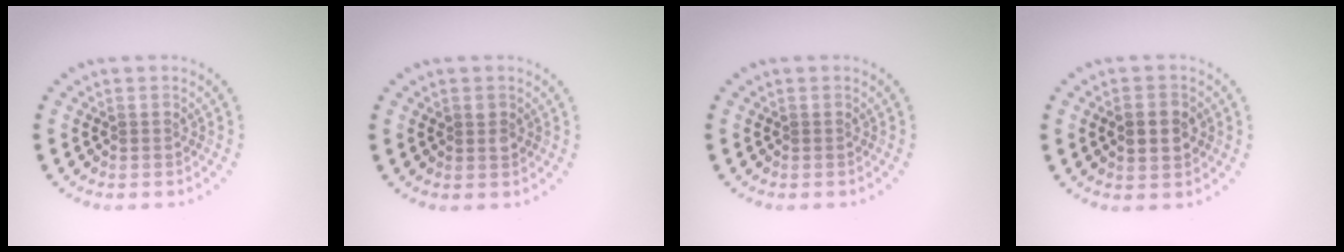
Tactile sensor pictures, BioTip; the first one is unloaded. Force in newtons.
{"total": 1.1, "press": 1.0, "slide": 0.4}
{"total": 0.0}
{"total": 3.4, "press": 3.4, "slide": 0.1}